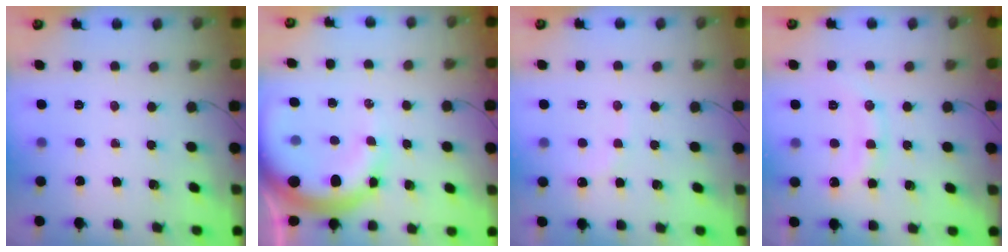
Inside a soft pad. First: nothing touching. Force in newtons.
{"total": 12.1, "press": 11.9, "slide": 2.2}
{"total": 5.9, "press": 5.8, "slide": 0.8}
{"total": 10.6, "press": 10.6, "slide": 0.1}